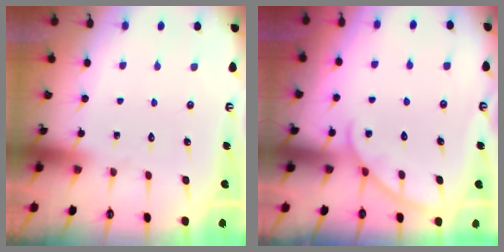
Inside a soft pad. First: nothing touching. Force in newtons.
{"total": 3.7, "press": 3.7, "slide": 0.4}